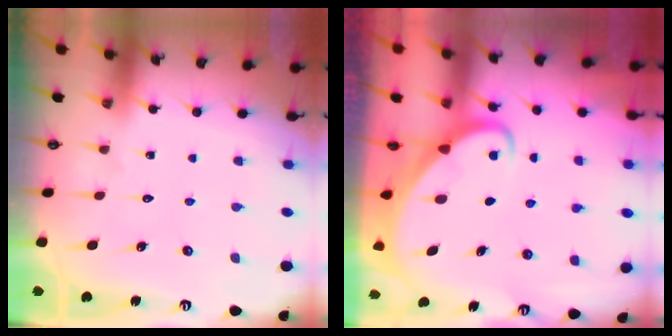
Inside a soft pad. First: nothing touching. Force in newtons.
{"total": 2.4, "press": 2.4, "slide": 0.2}